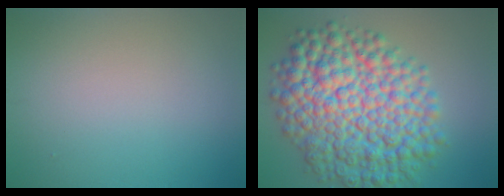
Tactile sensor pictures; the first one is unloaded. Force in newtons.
{"total": 13.0, "press": 13.0, "slide": 0.2}